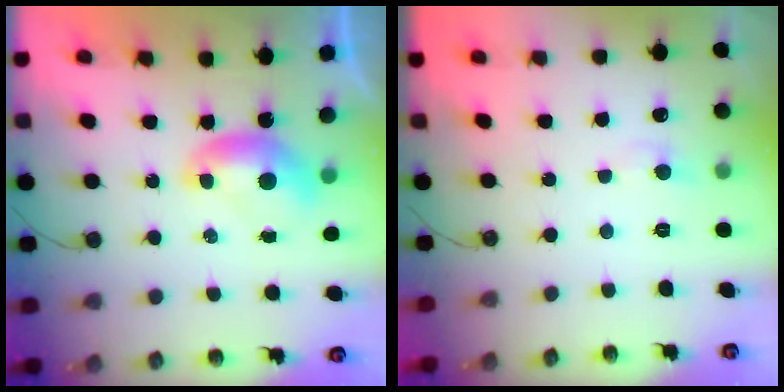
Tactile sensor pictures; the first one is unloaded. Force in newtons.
{"total": 0.8, "press": 0.5, "slide": 0.6}